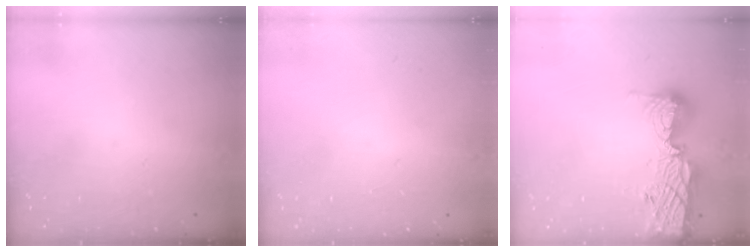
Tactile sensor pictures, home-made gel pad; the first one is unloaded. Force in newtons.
{"total": 0.9, "press": 0.9, "slide": 0.0}
{"total": 13.6, "press": 13.5, "slide": 1.0}